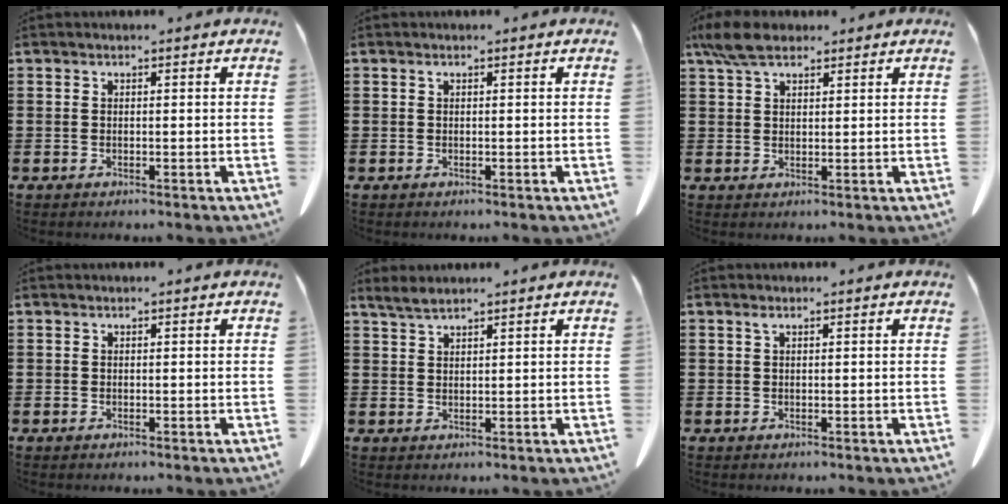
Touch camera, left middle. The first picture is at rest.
{"total": 0.0}
{"total": 5.4, "force": [3.9, 2.3, 2.9], "torque": [-0.069, 0.002, 0.075]}
{"total": 0.0}
{"total": 2.0, "force": [1.7, 0.2, 1.0], "torque": [-0.023, 0.001, 0.031]}
{"total": 0.7, "force": [0.3, 0.3, 0.5], "torque": [-0.012, 0.003, 0.005]}